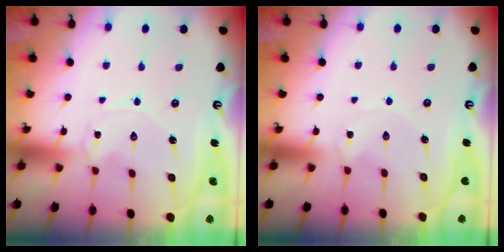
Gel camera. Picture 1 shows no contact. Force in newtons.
{"total": 0.0}